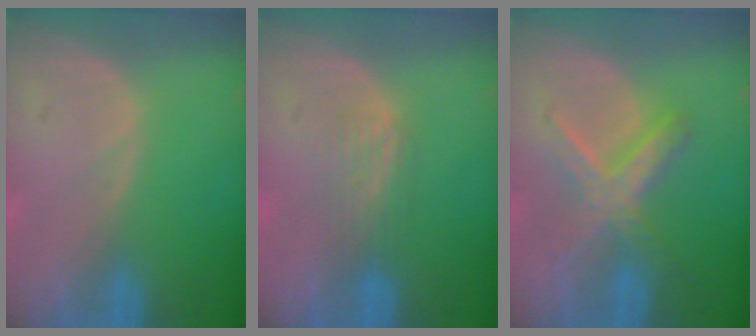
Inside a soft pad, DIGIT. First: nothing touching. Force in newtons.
{"total": 2.6, "press": 2.6, "slide": 0.4}
{"total": 6.1, "press": 6.1, "slide": 0.2}